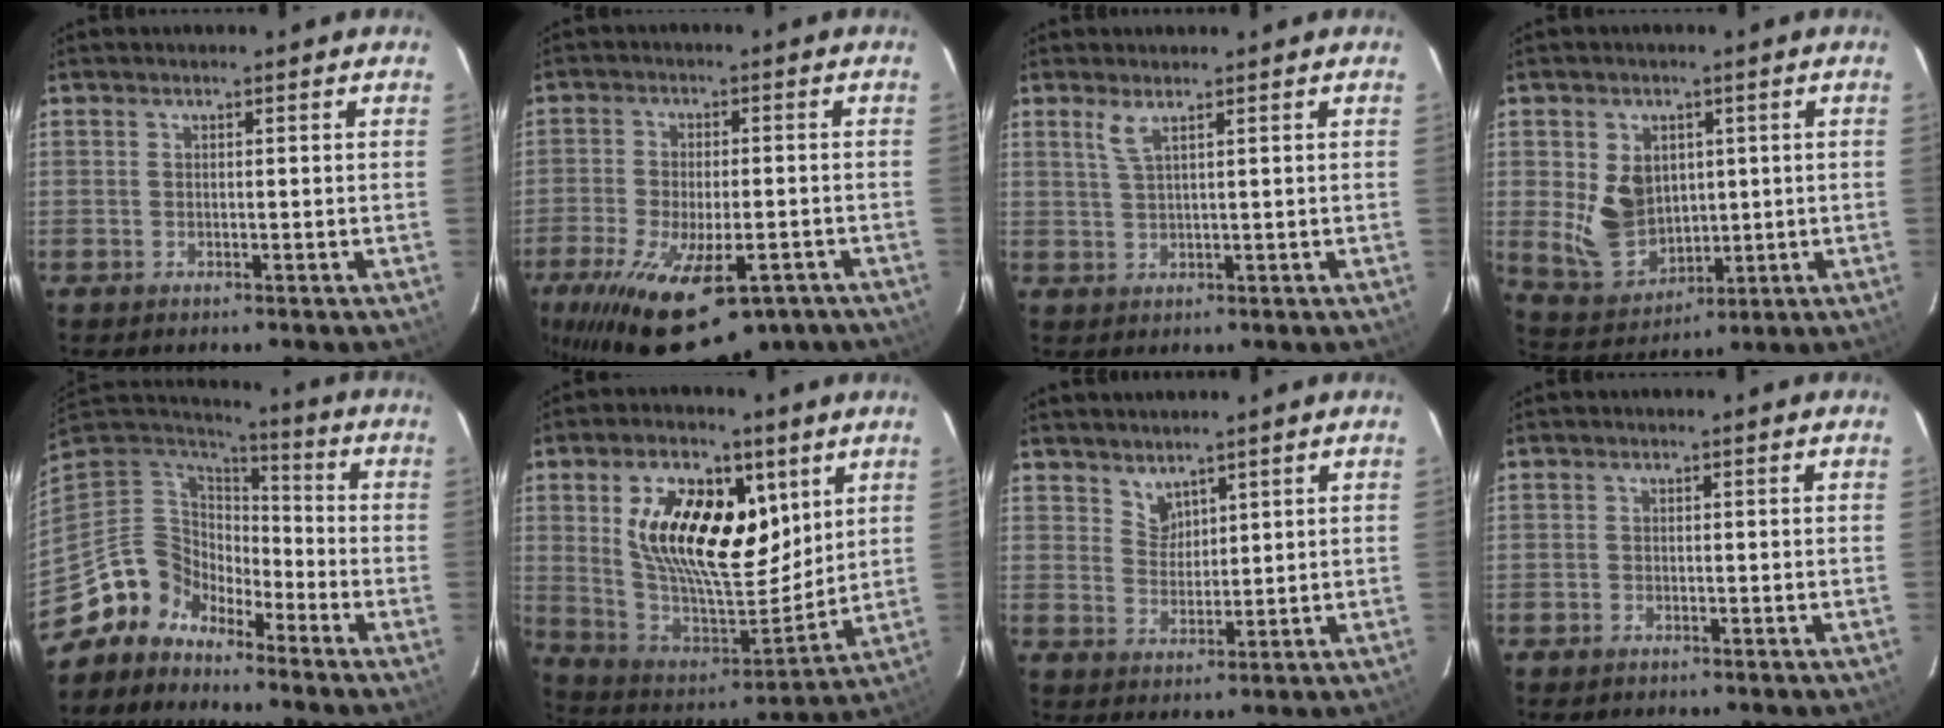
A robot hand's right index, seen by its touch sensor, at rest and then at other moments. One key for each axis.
{"total": 20.7, "fx": -12.9, "fy": 8.5, "fz": 13.7, "tx": -0.273, "ty": -0.049, "tz": -0.195}
{"total": 2.3, "fx": 1.4, "fy": 0.0, "fz": 1.8, "tx": -0.040, "ty": 0.000, "tz": 0.032}
{"total": 10.5, "fx": 1.2, "fy": 8.3, "fz": 6.4, "tx": -0.135, "ty": -0.003, "tz": 0.048}
{"total": 10.1, "fx": -8.3, "fy": 5.8, "fz": 0.2, "tx": -0.025, "ty": 0.043, "tz": -0.176}
{"total": 21.0, "fx": 7.3, "fy": 10.9, "fz": 16.4, "tx": -0.311, "ty": 0.011, "tz": 0.138}
{"total": 3.4, "fx": 2.9, "fy": 1.7, "fz": 0.5, "tx": -0.003, "ty": 0.004, "tz": 0.056}
{"total": 1.1, "fx": -0.9, "fy": 0.7, "fz": 0.1, "tx": -0.006, "ty": 0.001, "tz": -0.017}